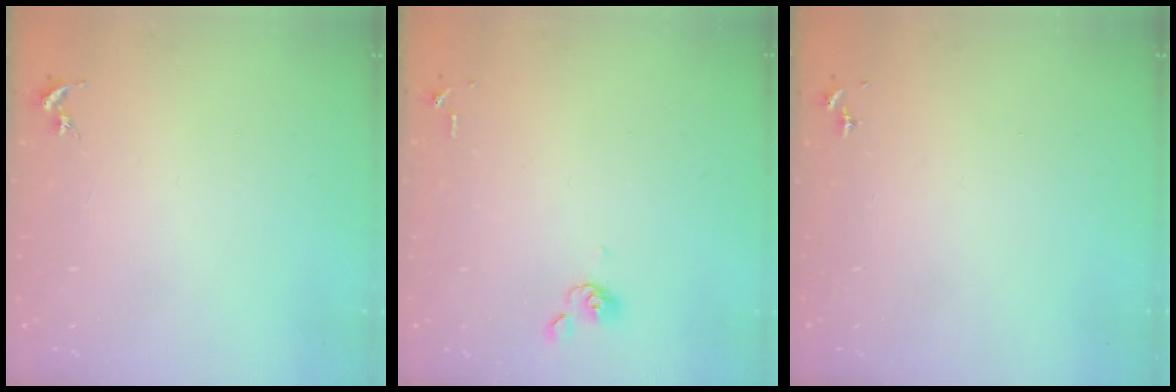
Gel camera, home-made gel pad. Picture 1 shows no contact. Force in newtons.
{"total": 4.9, "press": 4.8, "slide": 0.9}
{"total": 0.0}